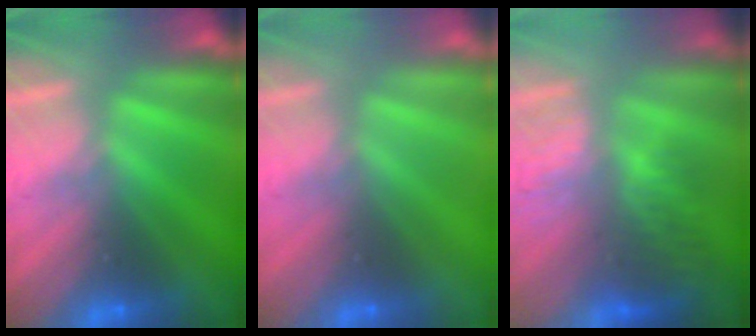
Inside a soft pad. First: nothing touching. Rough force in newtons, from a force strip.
{"total": 2.9}
{"total": 4.6}